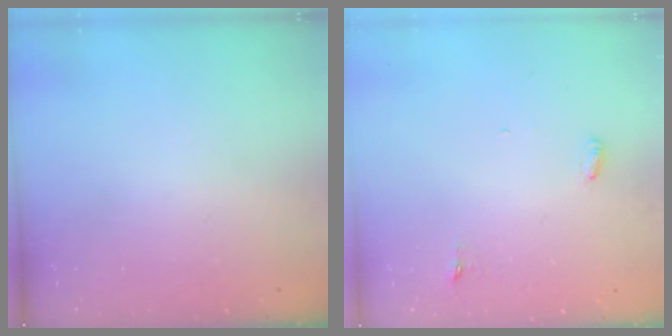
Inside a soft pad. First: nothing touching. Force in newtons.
{"total": 3.0, "press": 2.8, "slide": 0.9}